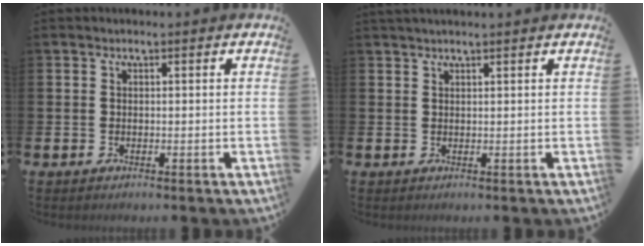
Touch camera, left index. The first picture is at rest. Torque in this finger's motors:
{"motor_torque": [0.90, -1.24, 0.14, 0.02]}